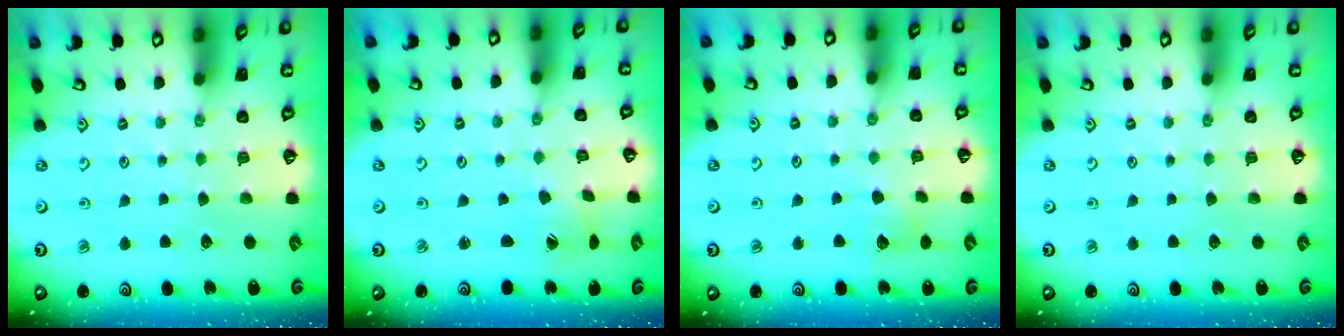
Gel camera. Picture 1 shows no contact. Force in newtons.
{"total": 1.9, "press": 1.8, "slide": 0.2}
{"total": 7.1, "press": 7.1, "slide": 1.0}
{"total": 0.0}